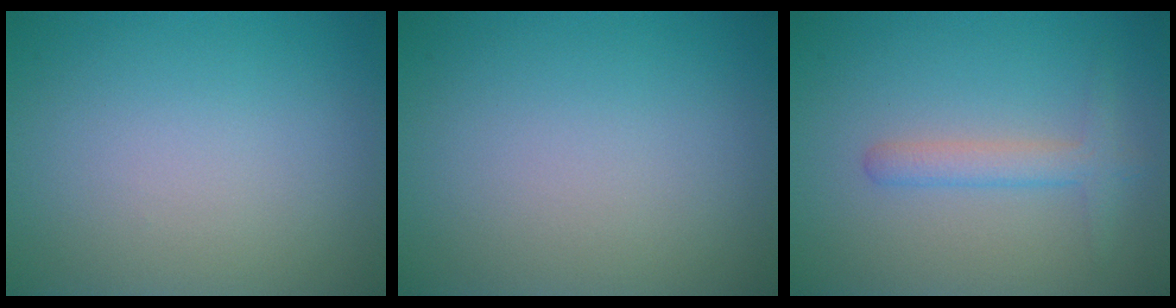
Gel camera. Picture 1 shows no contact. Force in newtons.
{"total": 0.0}
{"total": 2.2, "press": 2.2, "slide": 0.1}